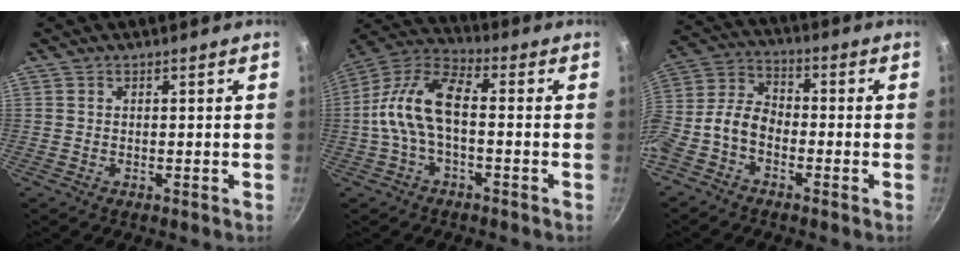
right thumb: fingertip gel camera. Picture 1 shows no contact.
{"total": 11.7, "force": [-1.6, 5.5, 10.2], "torque": [-0.201, 0.039, -0.047]}
{"total": 9.4, "force": [-3.2, 6.3, 6.2], "torque": [-0.130, 0.053, -0.078]}